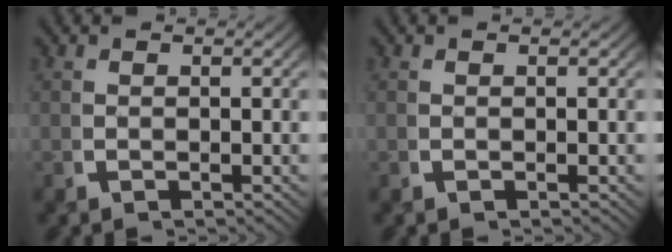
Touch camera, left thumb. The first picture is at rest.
{"total": 0.0}